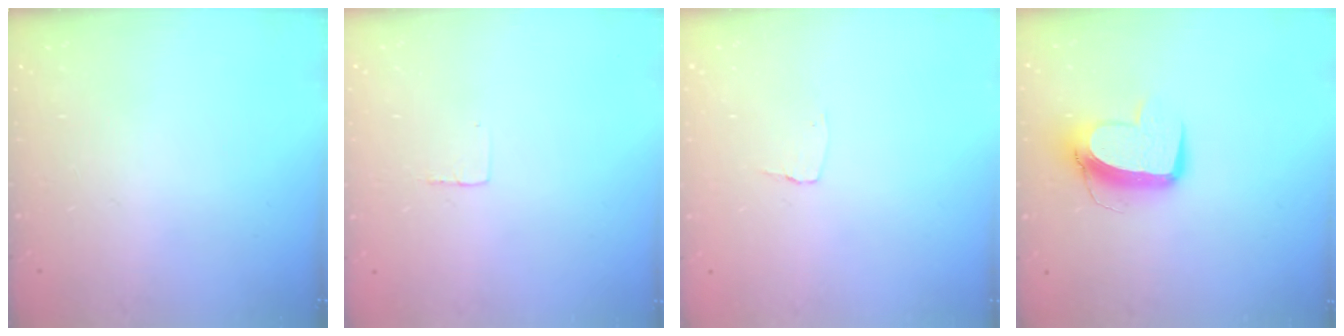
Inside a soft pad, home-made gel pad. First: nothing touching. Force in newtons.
{"total": 2.3, "press": 2.3, "slide": 0.1}
{"total": 2.6, "press": 2.6, "slide": 0.2}
{"total": 11.1, "press": 11.0, "slide": 1.4}